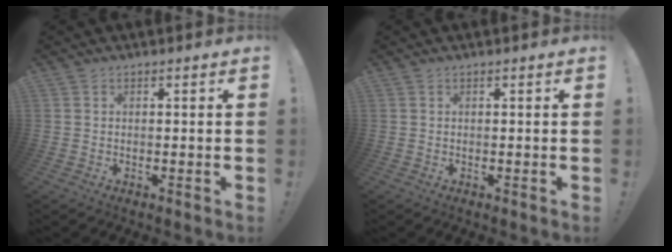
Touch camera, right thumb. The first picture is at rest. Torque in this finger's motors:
{"motor_torque": [0.00, 0.00, 0.08, 0.08, 0.00]}